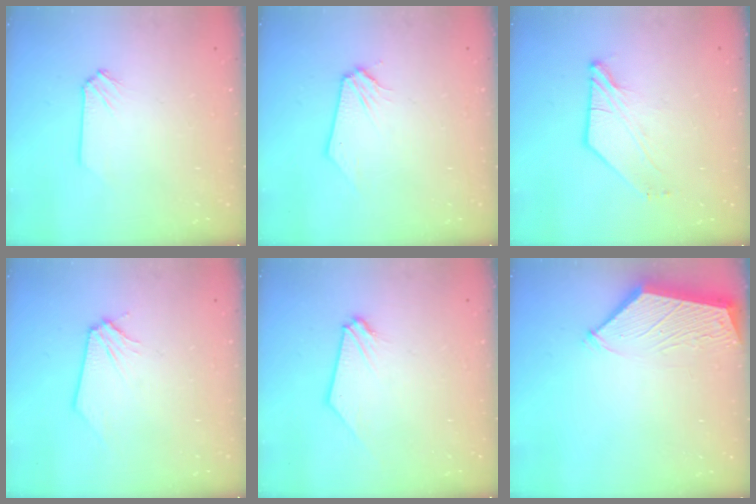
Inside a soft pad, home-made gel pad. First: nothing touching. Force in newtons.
{"total": 0.0}
{"total": 6.1, "press": 6.1, "slide": 0.7}
{"total": 0.0}
{"total": 0.7, "press": 0.6, "slide": 0.2}
{"total": 3.6, "press": 3.5, "slide": 0.5}